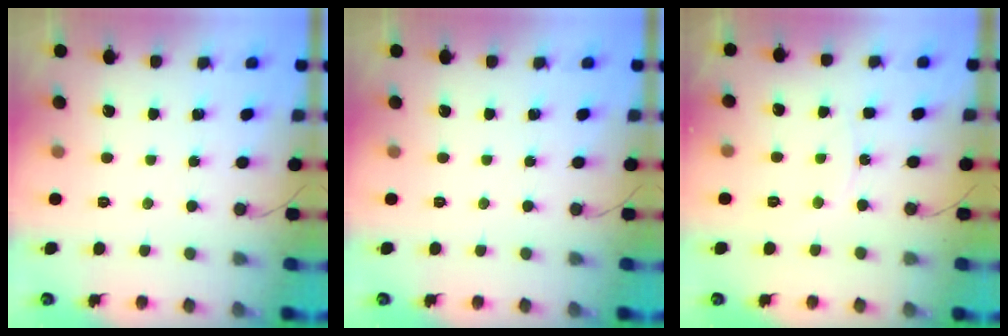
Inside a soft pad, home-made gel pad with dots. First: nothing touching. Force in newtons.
{"total": 0.0}
{"total": 8.5, "press": 8.5, "slide": 0.6}